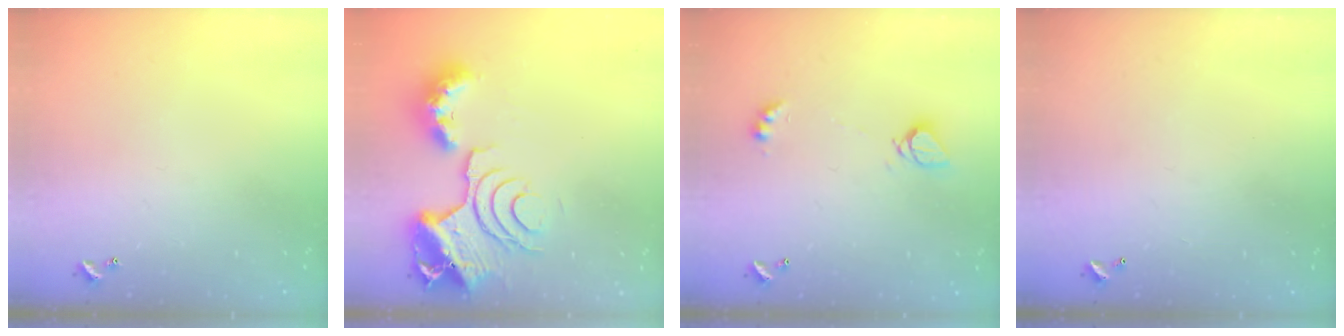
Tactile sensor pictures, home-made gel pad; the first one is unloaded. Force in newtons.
{"total": 14.3, "press": 14.2, "slide": 1.1}
{"total": 4.9, "press": 4.9, "slide": 0.2}
{"total": 2.8, "press": 2.8, "slide": 0.1}